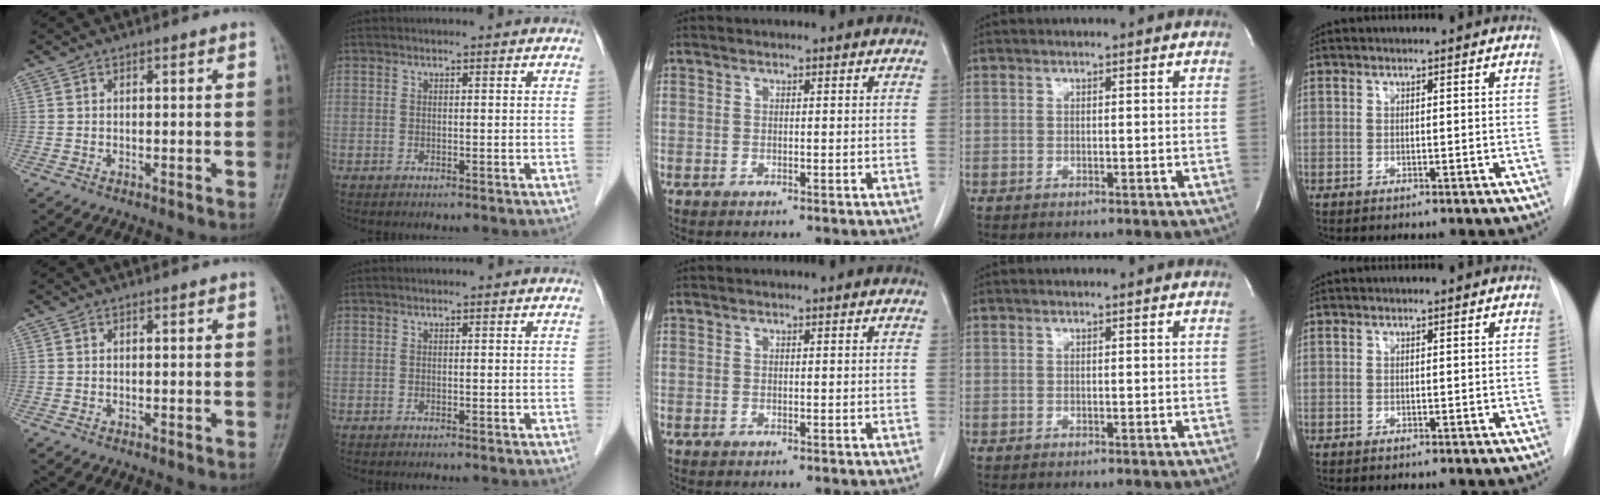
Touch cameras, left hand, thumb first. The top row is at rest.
{}